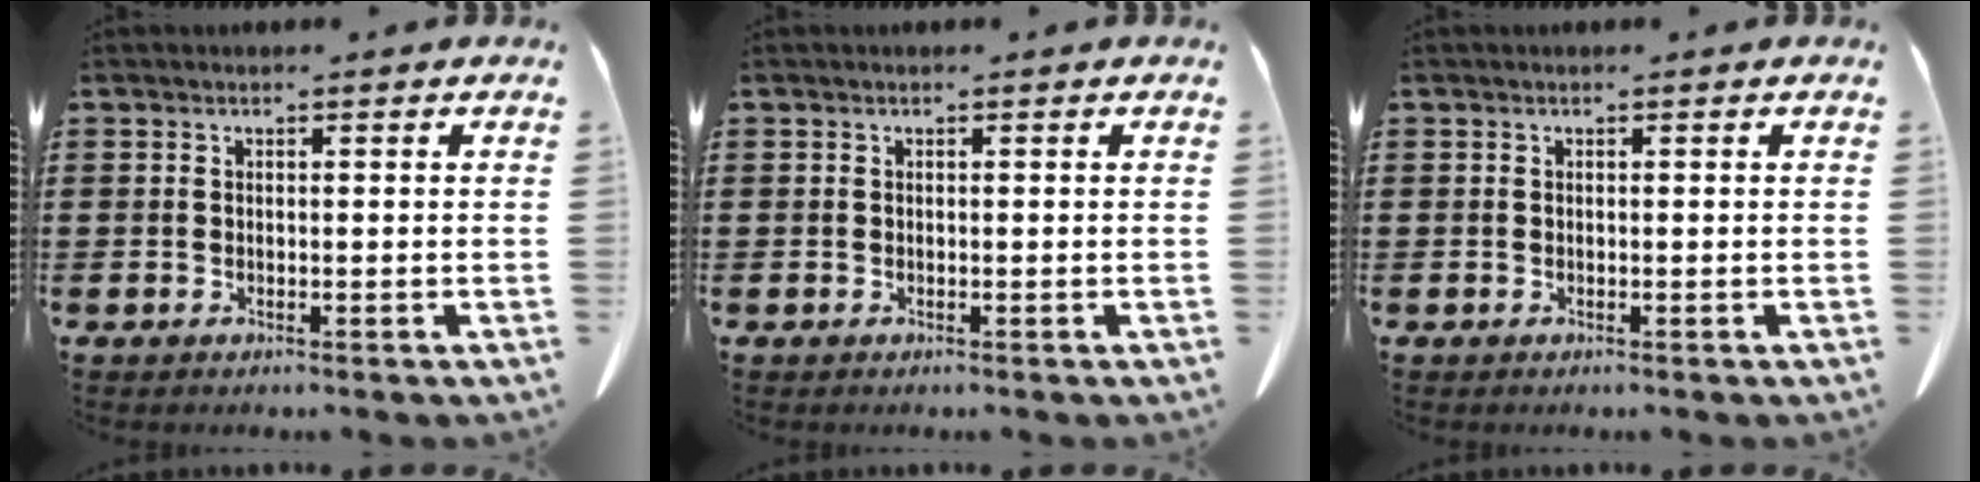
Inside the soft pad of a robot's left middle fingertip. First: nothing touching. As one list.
[{"total": 0.0}, {"total": 0.0}]